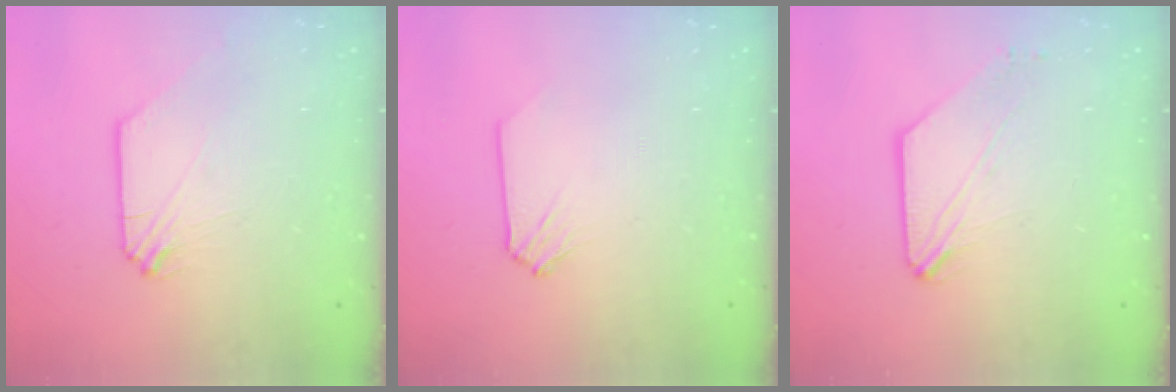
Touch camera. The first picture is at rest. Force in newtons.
{"total": 0.0}
{"total": 0.6, "press": 0.5, "slide": 0.2}